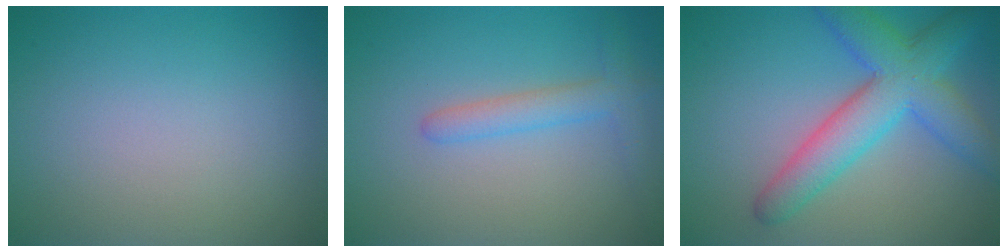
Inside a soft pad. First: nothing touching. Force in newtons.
{"total": 2.5, "press": 2.5, "slide": 0.2}
{"total": 6.8, "press": 6.8, "slide": 0.2}